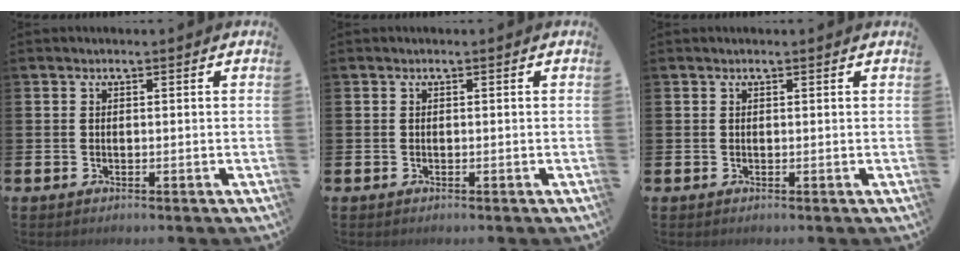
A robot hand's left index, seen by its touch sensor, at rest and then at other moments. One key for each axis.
{"total": 0.0}
{"total": 0.0}